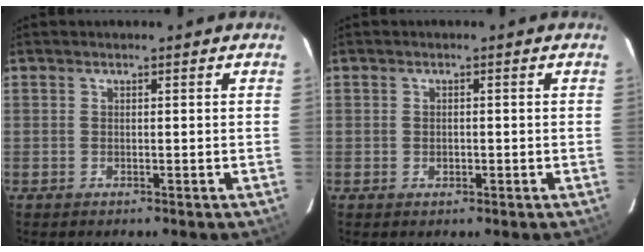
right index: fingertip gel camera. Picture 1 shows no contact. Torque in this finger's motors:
{"motor_torque": [-0.17, 0.01, -0.09, -0.02]}